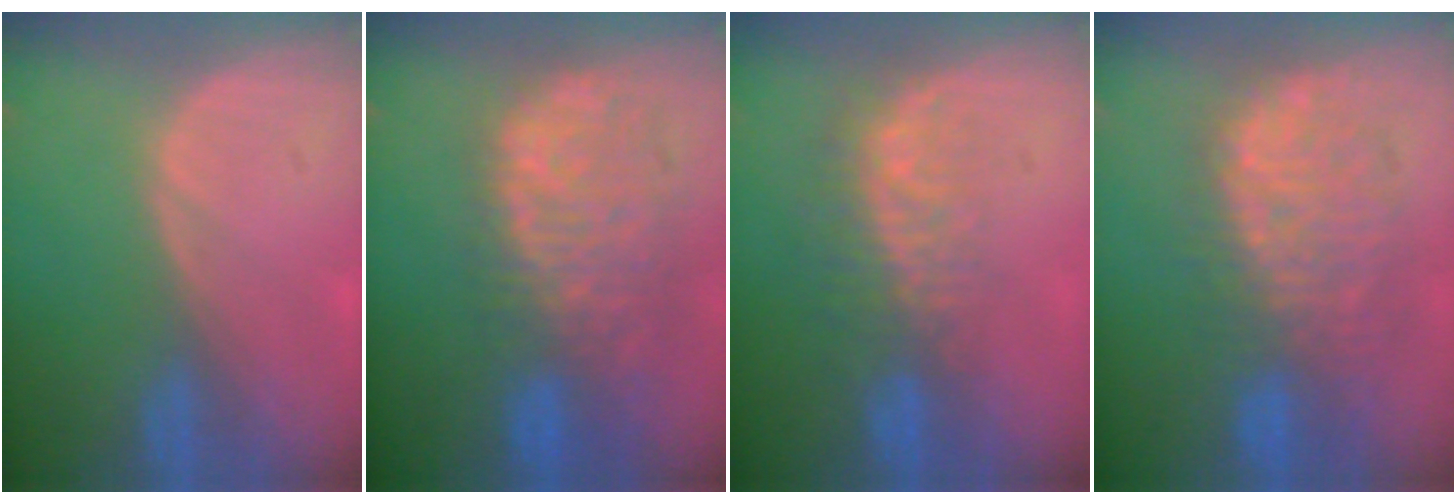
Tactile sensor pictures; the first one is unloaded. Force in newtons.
{"total": 11.7, "press": 9.8, "slide": 6.4}
{"total": 8.3, "press": 6.9, "slide": 4.6}
{"total": 10.4, "press": 9.8, "slide": 3.5}